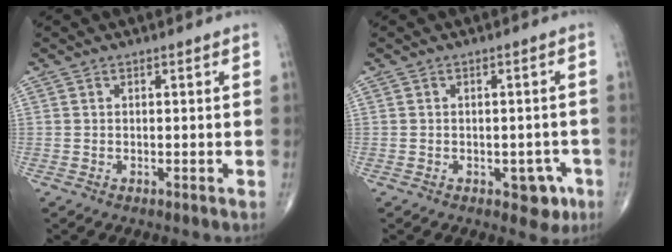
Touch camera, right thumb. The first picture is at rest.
{"total": 4.6, "force": [-2.0, 2.8, 3.0], "torque": [-0.010, 0.009, -0.023]}